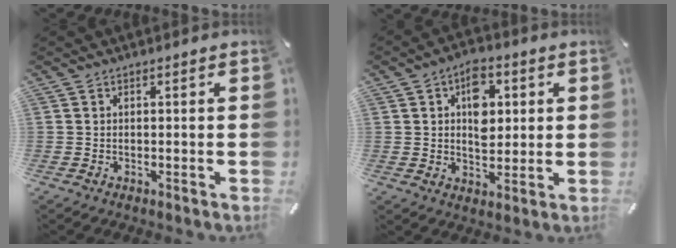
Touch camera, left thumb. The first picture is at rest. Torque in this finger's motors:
{"motor_torque": [0.24, 0.20, 0.50, 0.21, 0.09]}